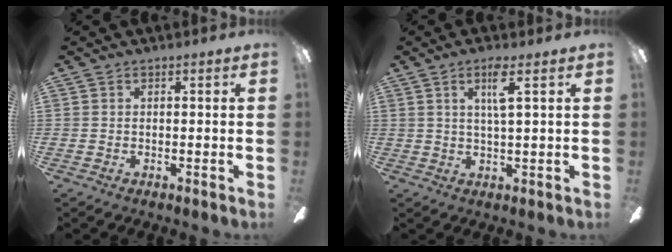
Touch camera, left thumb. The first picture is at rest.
{"total": 5.5, "force": [2.7, 0.9, 4.7], "torque": [-0.085, -0.003, 0.040]}